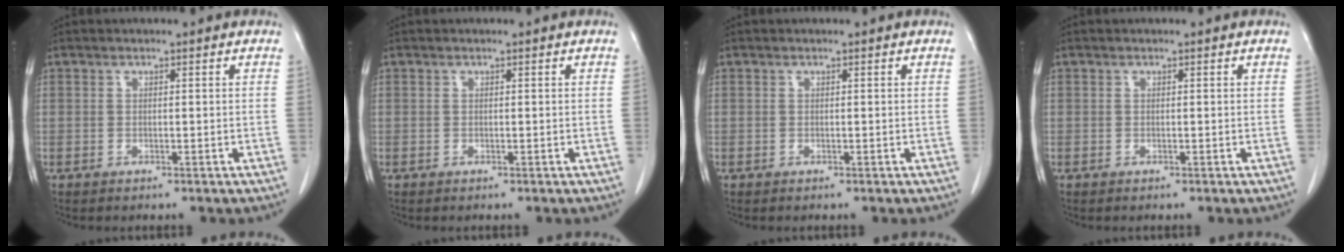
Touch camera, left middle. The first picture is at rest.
{"total": 0.0}
{"total": 0.0}
{"total": 0.0}